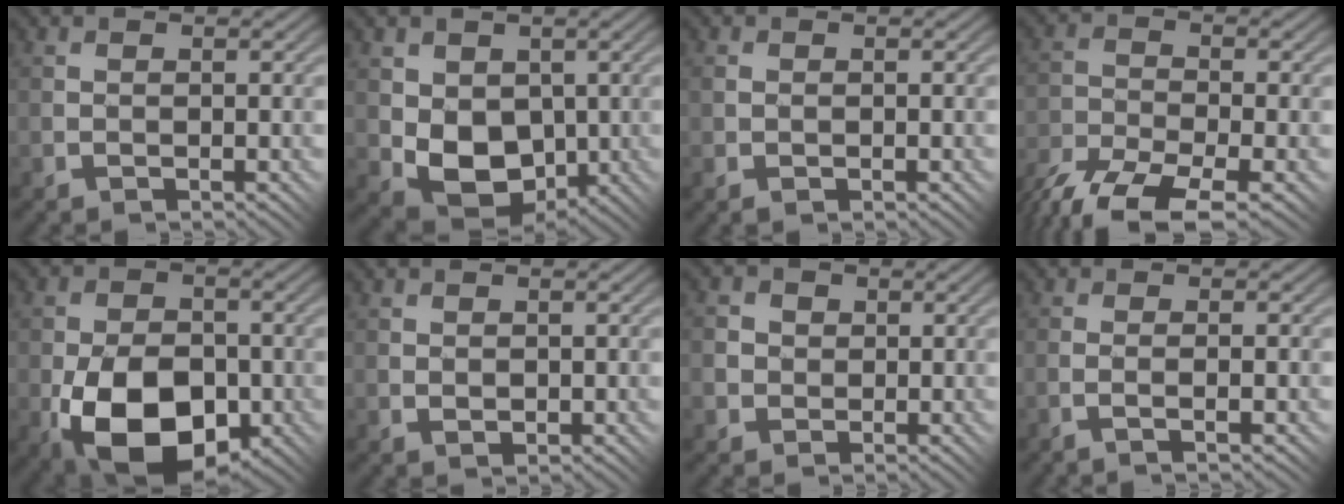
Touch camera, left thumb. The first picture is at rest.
{"total": 7.7, "force": [-0.1, 5.7, 5.2], "torque": [-0.103, -0.018, -0.003]}
{"total": 1.2, "force": [-0.3, 0.8, 0.8], "torque": [-0.017, 0.000, -0.008]}
{"total": 10.1, "force": [-7.7, 3.2, 5.7], "torque": [-0.119, -0.015, -0.141]}
{"total": 13.4, "force": [-4.5, 8.4, 9.4], "torque": [-0.165, -0.029, -0.074]}
{"total": 1.0, "force": [0.3, 0.7, 0.6], "torque": [-0.013, -0.002, 0.008]}
{"total": 4.6, "force": [0.8, 4.4, 1.0], "torque": [-0.032, 0.012, 0.003]}
{"total": 1.8, "force": [-0.7, -0.5, 1.6], "torque": [-0.029, 0.010, -0.015]}